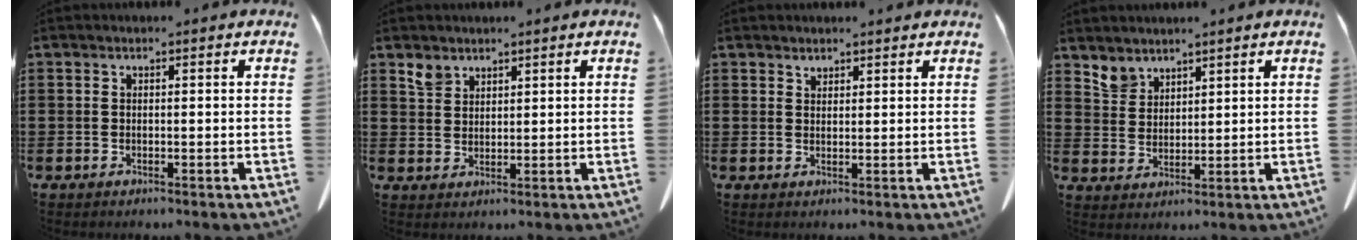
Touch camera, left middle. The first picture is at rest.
{"total": 2.5, "force": [2.1, 1.3, 0.5], "torque": [-0.017, 0.002, 0.041]}
{"total": 1.6, "force": [1.5, 0.5, 0.0], "torque": [-0.003, 0.001, 0.031]}
{"total": 3.3, "force": [2.9, 1.6, 0.2], "torque": [-0.015, 0.001, 0.056]}